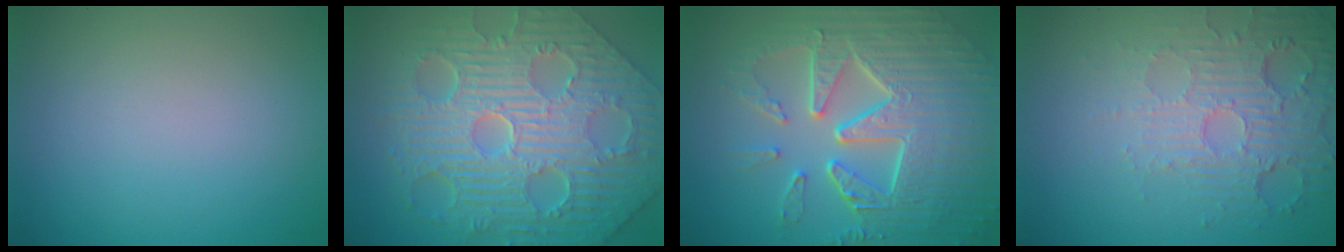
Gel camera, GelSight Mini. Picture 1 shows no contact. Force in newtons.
{"total": 12.2, "press": 8.0, "slide": 9.1}
{"total": 9.8, "press": 6.6, "slide": 7.2}
{"total": 5.7, "press": 3.6, "slide": 4.4}